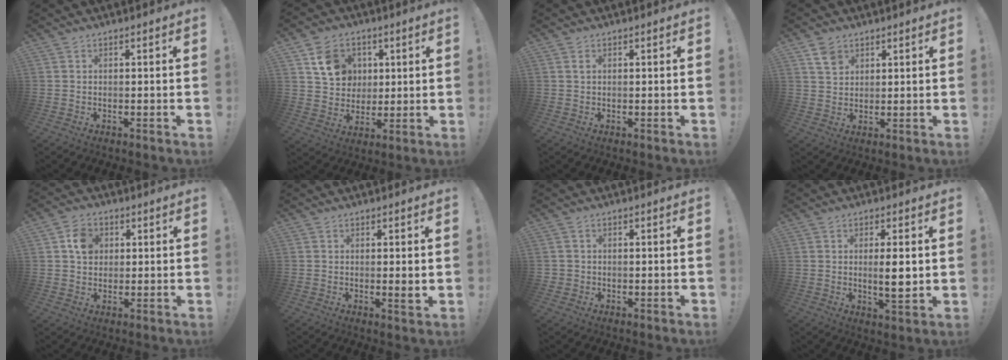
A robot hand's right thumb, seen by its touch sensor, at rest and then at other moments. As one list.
[{"total": 11.3, "force": [4.3, 9.6, 4.0], "torque": [-0.048, -0.014, 0.089]}, {"total": 1.0, "force": [0.4, 0.7, 0.6], "torque": [-0.009, 0.002, 0.007]}, {"total": 5.1, "force": [3.2, 3.5, 1.9], "torque": [-0.020, -0.014, 0.059]}, {"total": 6.4, "force": [1.7, 5.4, 2.9], "torque": [-0.029, 0.000, 0.030]}, {"total": 2.3, "force": [0.1, 0.2, 2.3], "torque": [-0.031, -0.007, 0.000]}, {"total": 1.7, "force": [-0.6, 1.5, 0.6], "torque": [-0.015, 0.007, -0.009]}, {"total": 6.8, "force": [0.2, 1.4, 6.7], "torque": [-0.103, -0.013, -0.002]}]